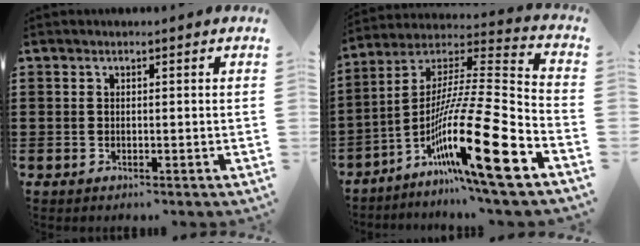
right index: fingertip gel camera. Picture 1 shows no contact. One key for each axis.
{"total": 20.3, "fx": -9.6, "fy": 2.1, "fz": 17.7, "tx": -0.333, "ty": 0.006, "tz": -0.168}